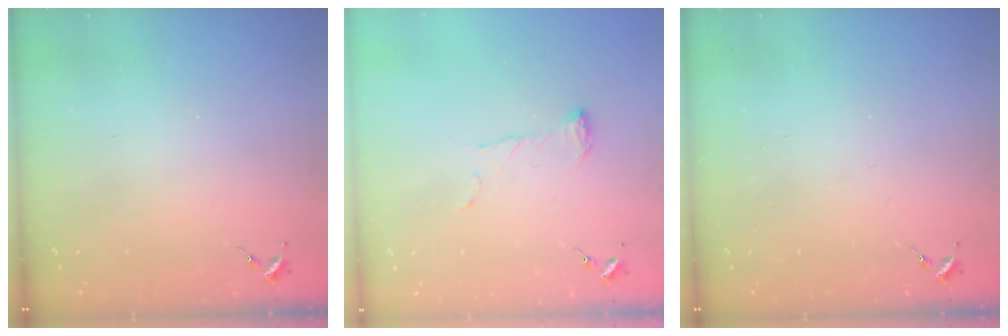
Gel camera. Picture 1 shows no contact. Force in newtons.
{"total": 6.9, "press": 6.8, "slide": 0.5}
{"total": 0.0}